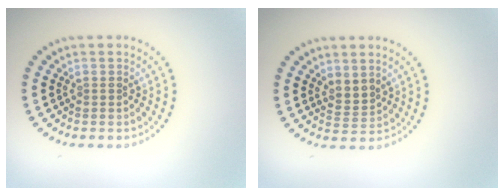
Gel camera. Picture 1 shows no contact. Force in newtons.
{"total": 1.7, "press": 1.4, "slide": 1.0}